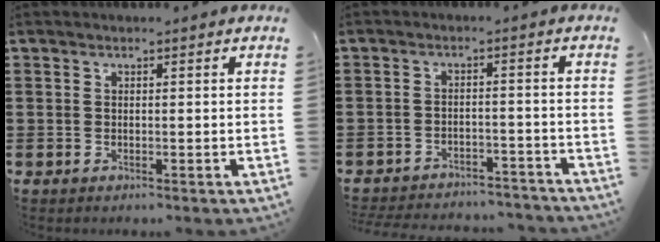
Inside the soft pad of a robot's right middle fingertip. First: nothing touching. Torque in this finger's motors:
{"motor_torque": [0.86, -0.57, 0.79, 0.20]}